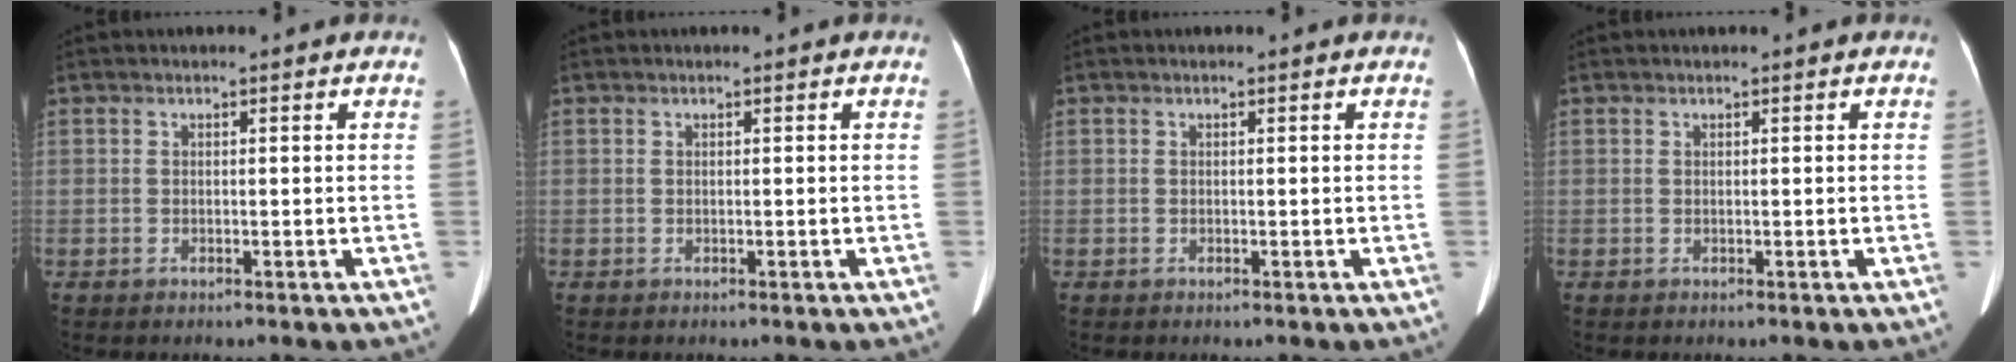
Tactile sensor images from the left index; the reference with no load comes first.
{"total": 0.0}
{"total": 0.0}
{"total": 0.0}